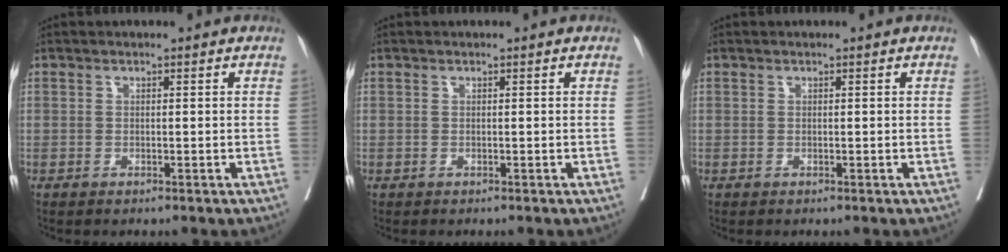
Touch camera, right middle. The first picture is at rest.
{"total": 0.0}
{"total": 0.0}